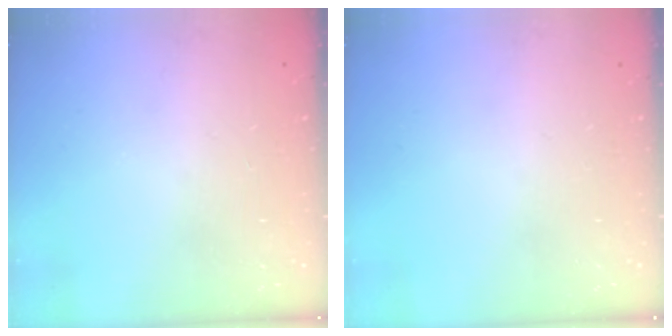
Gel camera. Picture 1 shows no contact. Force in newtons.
{"total": 0.0}